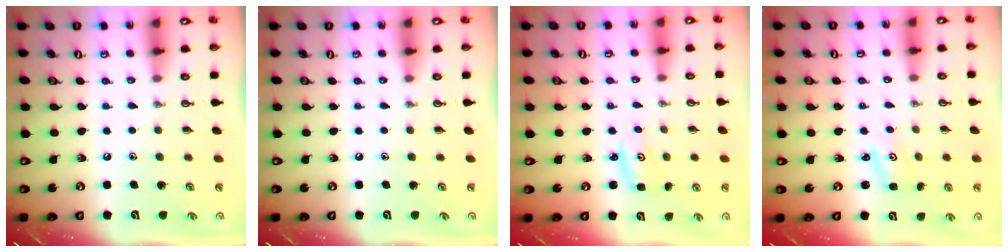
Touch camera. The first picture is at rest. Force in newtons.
{"total": 0.0}
{"total": 3.2, "press": 3.2, "slide": 0.3}
{"total": 1.5, "press": 1.5, "slide": 0.3}